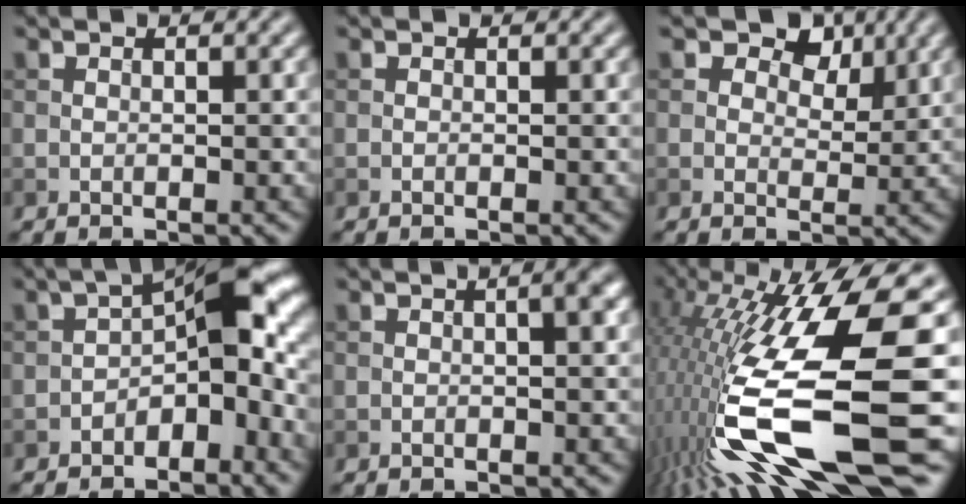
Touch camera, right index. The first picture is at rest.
{"total": 0.0}
{"total": 4.4, "force": [2.3, 2.8, 2.5], "torque": [-0.025, -0.006, 0.027]}
{"total": 7.3, "force": [-2.2, 3.5, 6.1], "torque": [-0.074, 0.025, -0.053]}
{"total": 1.9, "force": [0.3, 0.3, 1.9], "torque": [-0.026, 0.004, 0.002]}
{"total": 17.3, "force": [-4.6, 3.7, 16.2], "torque": [-0.315, 0.001, -0.073]}